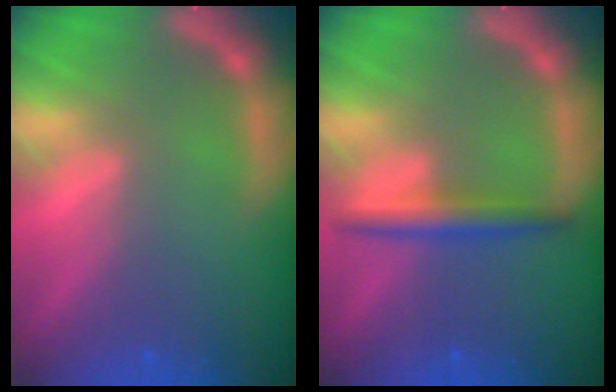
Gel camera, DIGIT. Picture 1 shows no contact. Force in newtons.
{"total": 3.0}